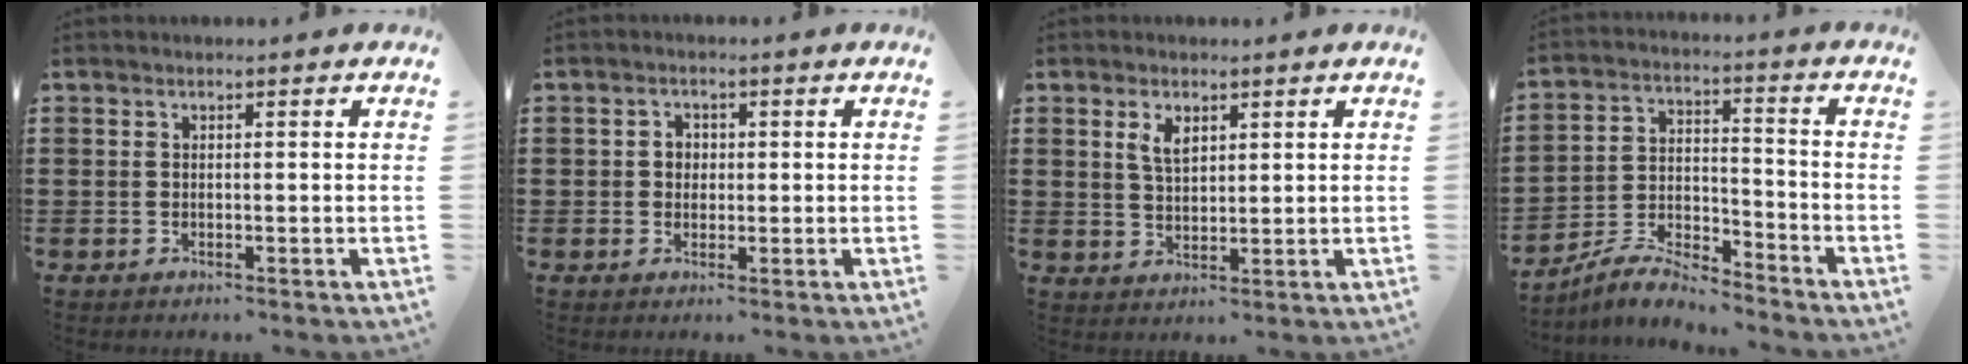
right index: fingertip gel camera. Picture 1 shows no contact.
{"total": 2.0, "force": [0.0, 1.8, 0.9], "torque": [-0.022, 0.010, -0.002]}
{"total": 3.2, "force": [1.7, 1.6, 2.2], "torque": [-0.048, 0.005, 0.031]}
{"total": 6.1, "force": [-5.7, 1.2, 1.8], "torque": [-0.042, 0.007, -0.111]}